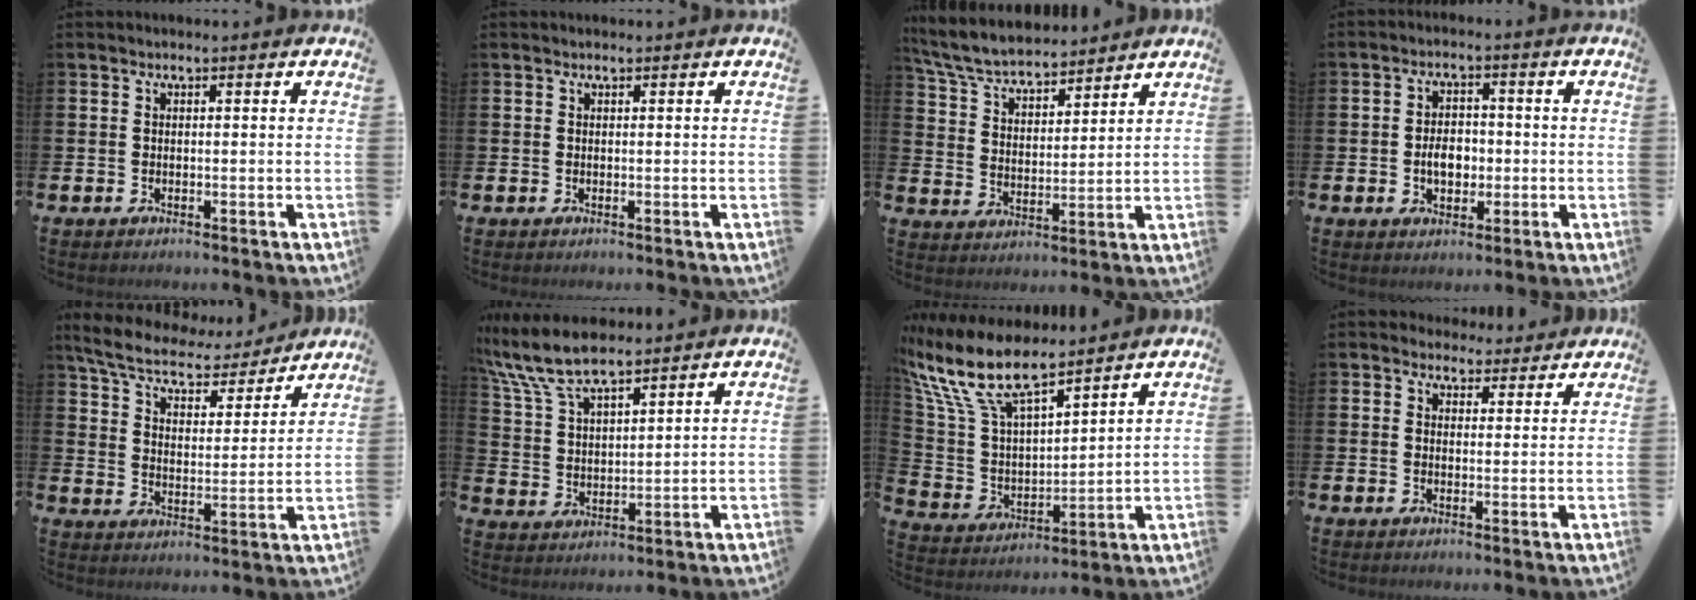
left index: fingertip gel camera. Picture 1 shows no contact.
{"total": 0.0}
{"total": 6.4, "force": [6.1, 1.3, 1.6], "torque": [-0.063, -0.034, 0.109]}
{"total": 4.1, "force": [-0.7, 2.9, 2.8], "torque": [-0.032, -0.004, -0.021]}
{"total": 7.2, "force": [6.6, 1.8, 2.3], "torque": [-0.082, -0.045, 0.114]}
{"total": 8.6, "force": [7.8, 1.8, 3.3], "torque": [-0.098, -0.023, 0.144]}
{"total": 12.0, "force": [9.8, 3.3, 5.9], "torque": [-0.160, -0.048, 0.176]}
{"total": 3.2, "force": [2.8, 1.6, 0.0], "torque": [0.000, -0.011, 0.050]}